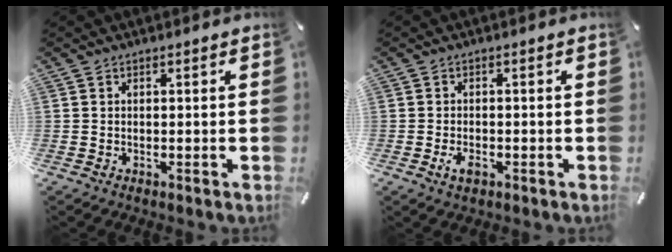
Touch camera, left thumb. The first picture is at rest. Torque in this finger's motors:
{"motor_torque": [-0.44, 0.22, 0.12, -0.07, 0.08]}